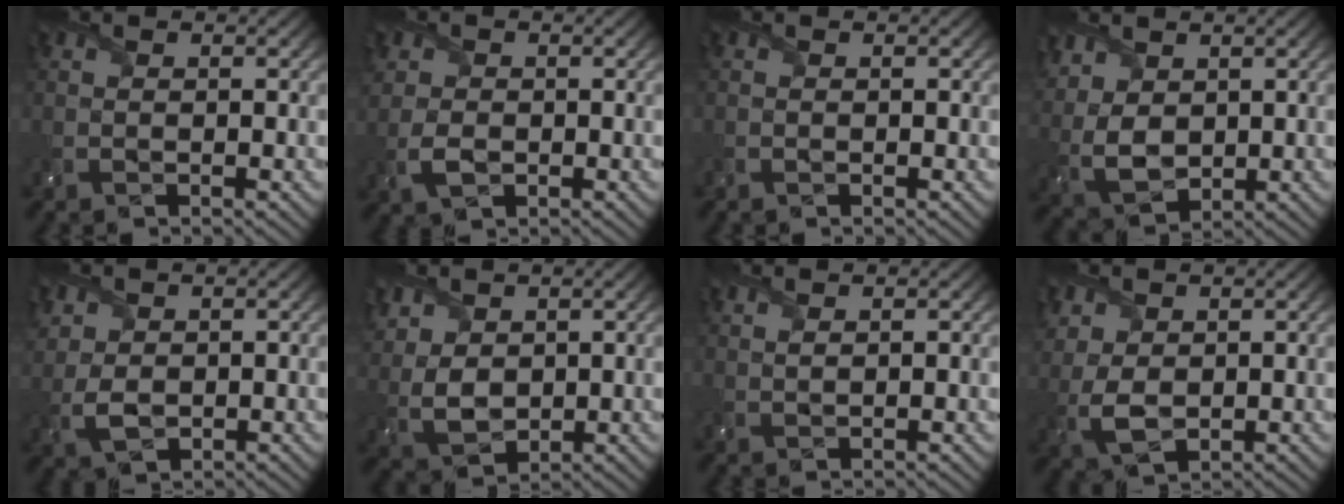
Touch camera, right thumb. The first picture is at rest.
{"total": 3.6, "force": [-0.5, 2.9, 2.0], "torque": [-0.053, -0.007, -0.014]}
{"total": 0.0}
{"total": 6.9, "force": [2.7, 4.8, 4.2], "torque": [-0.137, -0.001, 0.058]}
{"total": 4.0, "force": [1.2, 3.0, 2.2], "torque": [-0.068, -0.006, 0.027]}
{"total": 6.7, "force": [2.9, 4.6, 4.0], "torque": [-0.132, 0.000, 0.064]}
{"total": 1.7, "force": [1.4, 0.3, 0.9], "torque": [-0.022, 0.001, 0.028]}
{"total": 5.1, "force": [1.5, 3.6, 3.2], "torque": [-0.098, -0.006, 0.033]}